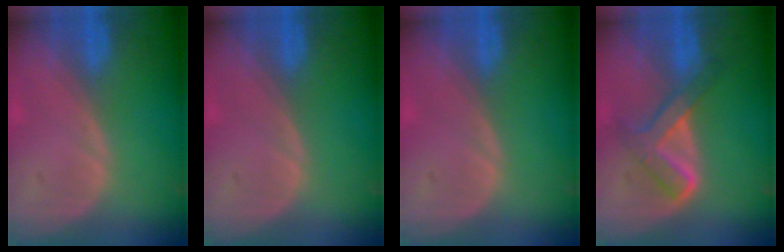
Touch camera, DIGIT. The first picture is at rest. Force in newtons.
{"total": 0.0}
{"total": 0.0}
{"total": 5.8, "press": 5.8, "slide": 0.2}